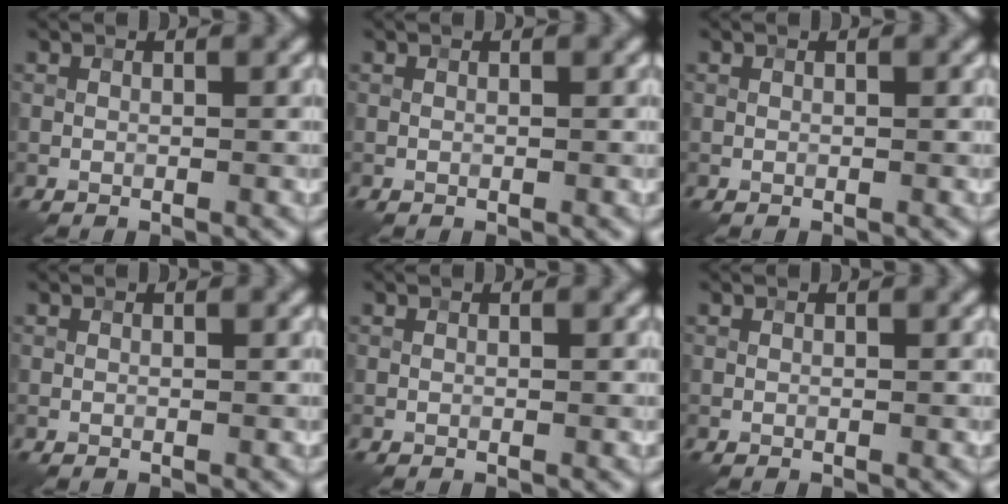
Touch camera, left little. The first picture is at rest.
{"total": 0.0}
{"total": 0.0}
{"total": 0.0}
{"total": 0.0}
{"total": 0.0}